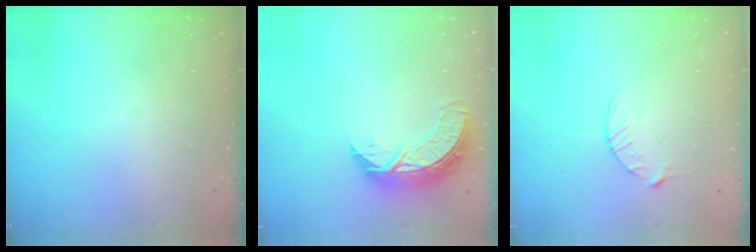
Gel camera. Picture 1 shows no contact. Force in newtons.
{"total": 9.2, "press": 9.2, "slide": 0.6}
{"total": 3.0, "press": 3.0, "slide": 0.4}